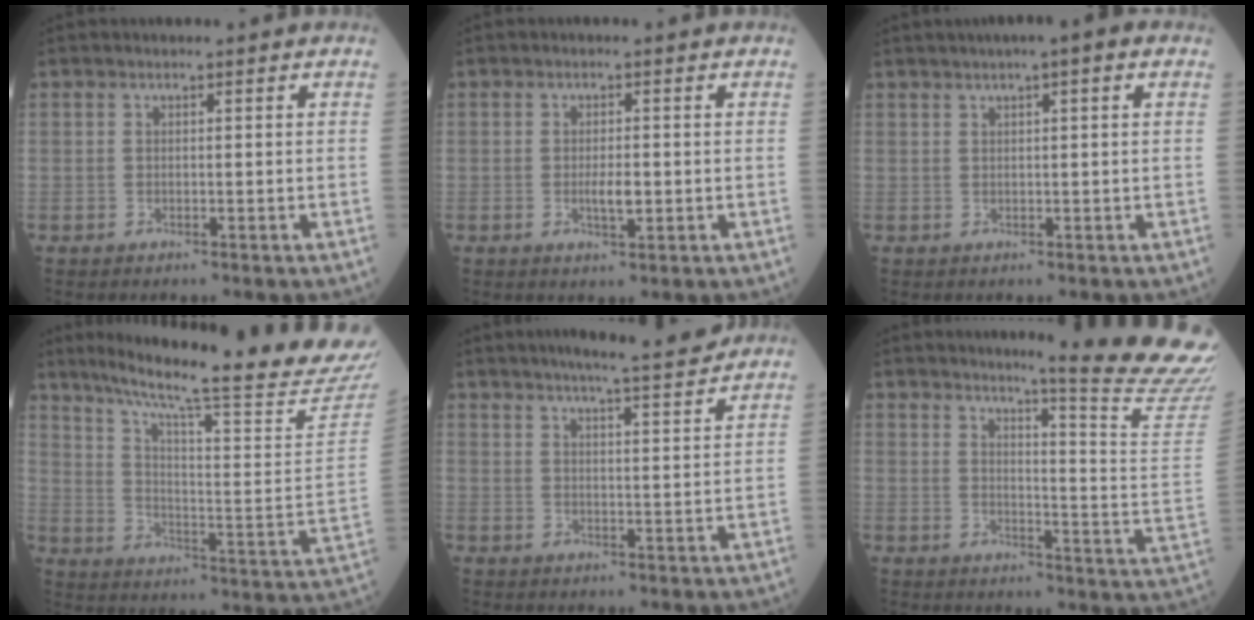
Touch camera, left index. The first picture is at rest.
{"total": 2.7, "force": [-0.4, 0.8, 2.6], "torque": [-0.050, -0.001, -0.004]}
{"total": 4.7, "force": [2.6, 0.5, 3.9], "torque": [-0.060, 0.023, 0.036]}
{"total": 26.7, "force": [23.7, -0.9, 12.2], "torque": [-0.196, -0.100, 0.312]}
{"total": 10.2, "force": [9.1, 0.1, 4.7], "torque": [-0.071, 0.004, 0.117]}
{"total": 18.1, "force": [17.0, -3.1, 5.7], "torque": [-0.087, -0.158, 0.187]}